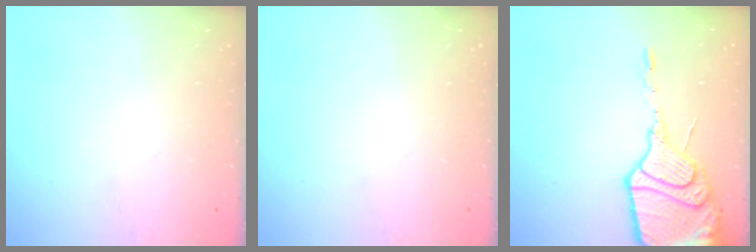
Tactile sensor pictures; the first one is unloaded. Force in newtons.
{"total": 0.0}
{"total": 19.2, "press": 19.1, "slide": 1.6}